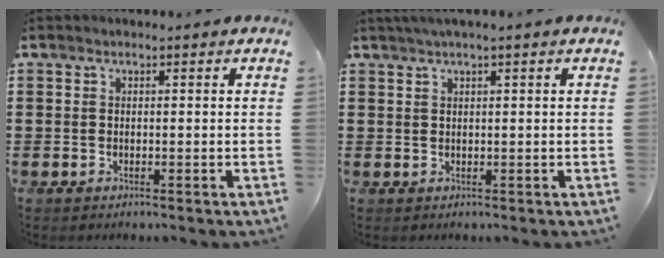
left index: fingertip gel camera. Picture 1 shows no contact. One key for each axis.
{"total": 1.4, "fx": 0.7, "fy": -0.1, "fz": 1.2, "tx": -0.021, "ty": -0.001, "tz": 0.013}